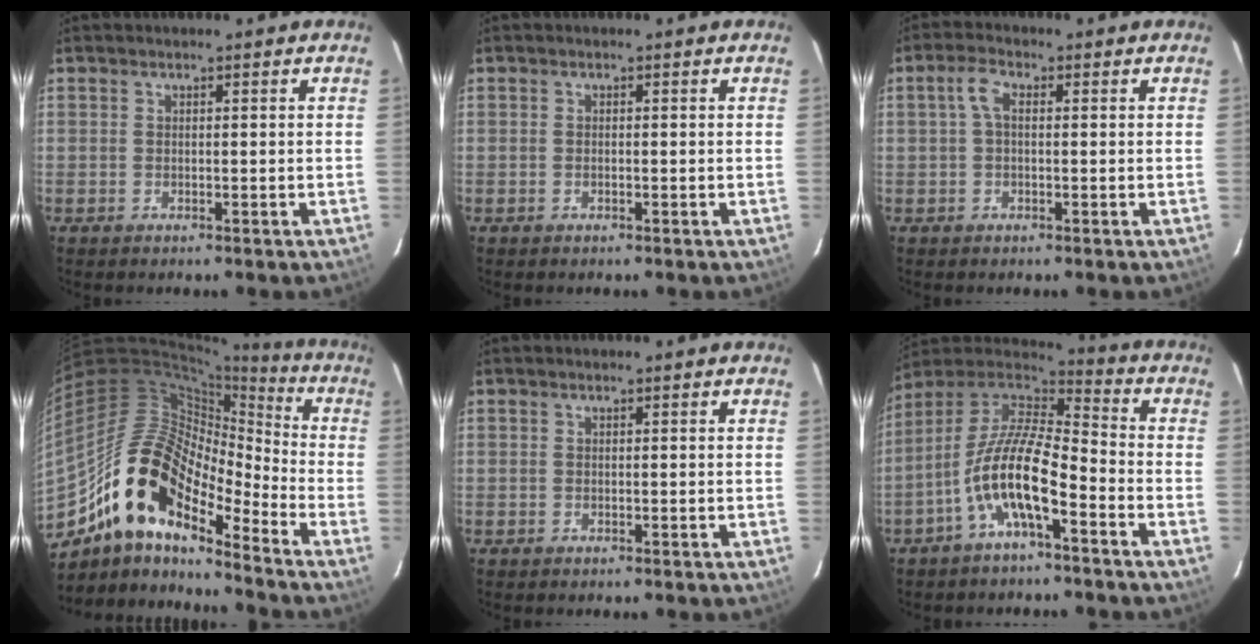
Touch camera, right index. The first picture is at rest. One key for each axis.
{"total": 0.0}
{"total": 3.0, "fx": 0.3, "fy": 1.5, "fz": 2.6, "tx": -0.055, "ty": 0.011, "tz": 0.007}
{"total": 18.5, "fx": -12.7, "fy": 7.0, "fz": 11.4, "tx": -0.202, "ty": -0.001, "tz": -0.256}
{"total": 0.0}
{"total": 13.7, "fx": -6.2, "fy": 3.9, "fz": 11.6, "tx": -0.227, "ty": -0.001, "tz": -0.123}